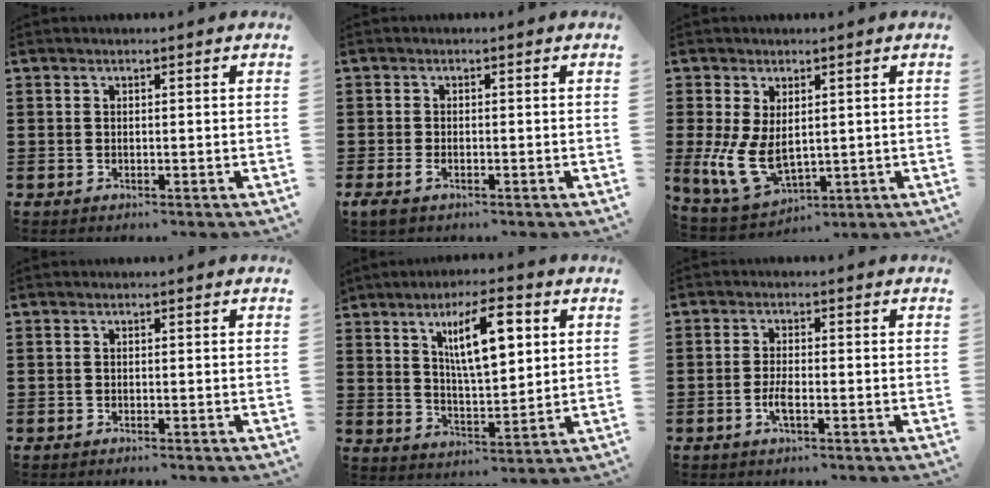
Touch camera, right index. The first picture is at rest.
{"total": 1.1, "force": [-0.6, 0.4, 0.8], "torque": [-0.024, -0.005, -0.015]}
{"total": 8.0, "force": [0.2, 4.9, 6.3], "torque": [-0.157, -0.008, 0.008]}
{"total": 0.0}
{"total": 9.7, "force": [4.0, 3.0, 8.3], "torque": [-0.152, 0.004, 0.066]}
{"total": 2.8, "force": [-1.1, 0.7, 2.5], "torque": [-0.058, -0.004, -0.024]}